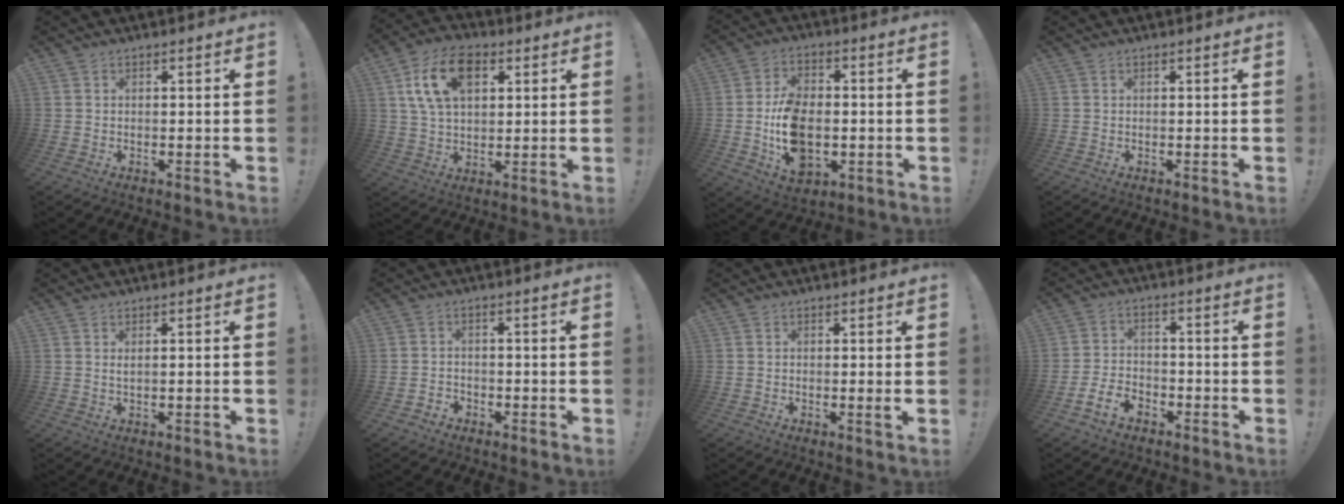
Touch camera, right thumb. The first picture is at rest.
{"total": 14.6, "force": [5.5, 9.0, 10.1], "torque": [-0.180, -0.003, 0.103]}
{"total": 14.7, "force": [-3.0, 10.1, 10.2], "torque": [-0.170, 0.008, -0.051]}
{"total": 0.0}
{"total": 0.9, "force": [0.2, -0.2, 0.9], "torque": [-0.015, -0.001, 0.003]}
{"total": 2.5, "force": [-2.0, 1.4, 0.4], "torque": [-0.002, 0.005, -0.038]}
{"total": 1.3, "force": [0.3, -0.1, 1.3], "torque": [-0.008, -0.008, 0.000]}
{"total": 7.0, "force": [-4.6, 4.2, 3.1], "torque": [-0.066, 0.020, -0.085]}